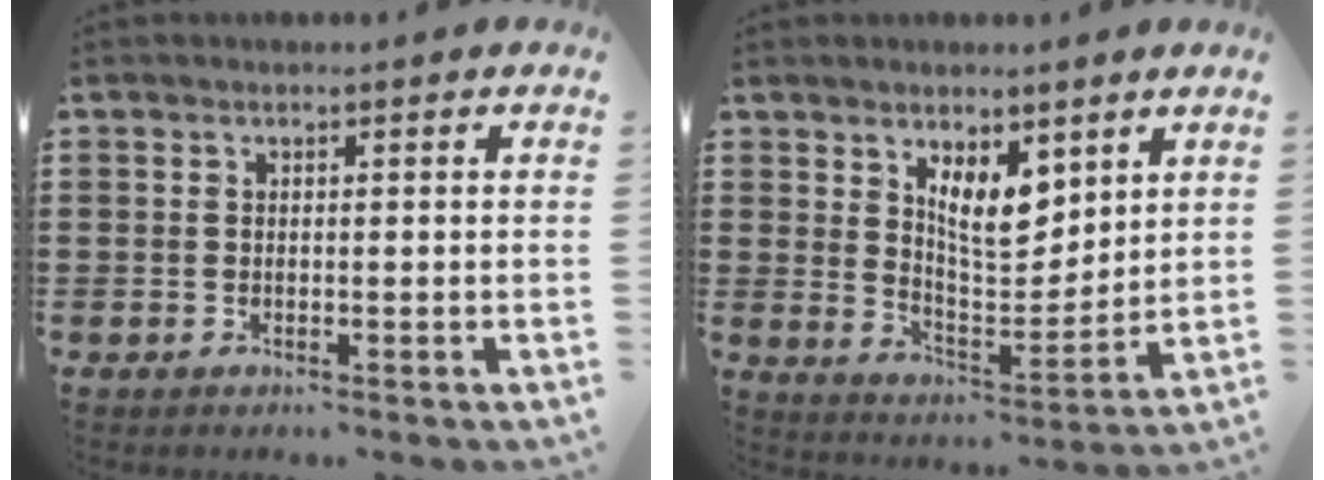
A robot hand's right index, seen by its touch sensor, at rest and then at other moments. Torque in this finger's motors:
{"motor_torque": [0.68, 0.56, 0.29, 0.06]}